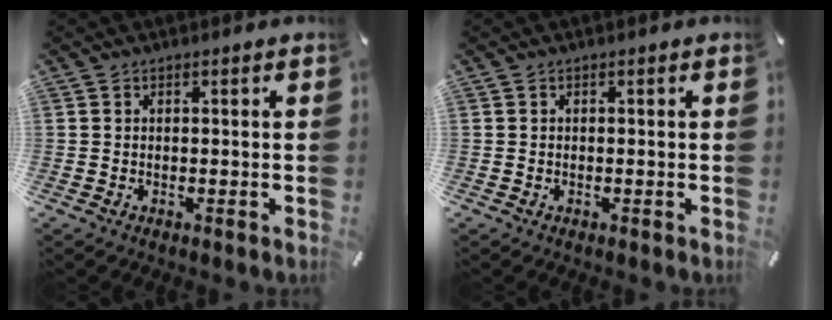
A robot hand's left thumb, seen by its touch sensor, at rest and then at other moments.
{"total": 0.0}